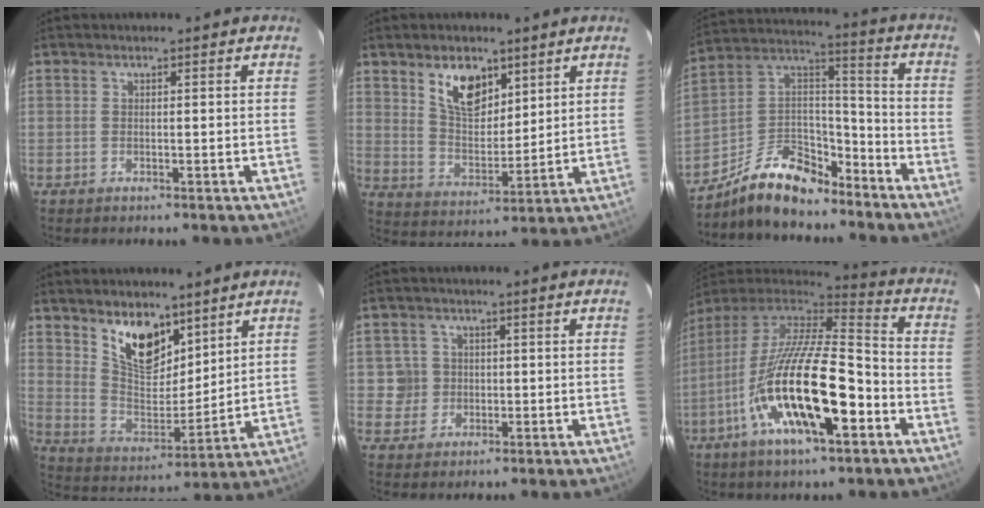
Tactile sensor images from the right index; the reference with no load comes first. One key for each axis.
{"total": 9.9, "fx": 5.8, "fy": 5.4, "fz": 5.9, "tx": -0.099, "ty": 0.006, "tz": 0.114}
{"total": 15.9, "fx": -12.0, "fy": 7.1, "fz": 7.7, "tx": -0.167, "ty": 0.043, "tz": -0.202}
{"total": 12.5, "fx": 8.2, "fy": 6.3, "fz": 7.1, "tx": -0.124, "ty": -0.007, "tz": 0.159}
{"total": 4.2, "fx": 0.0, "fy": 4.2, "fz": 0.3, "tx": 0.003, "ty": 0.020, "tz": 0.006}
{"total": 23.0, "fx": -8.7, "fy": 6.9, "fz": 20.2, "tx": -0.368, "ty": -0.035, "tz": -0.160}